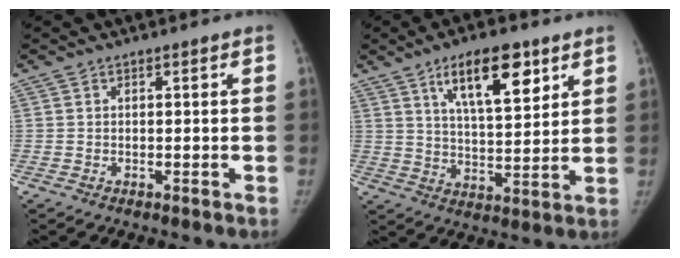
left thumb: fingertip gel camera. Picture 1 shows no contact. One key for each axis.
{"total": 13.3, "fx": 7.1, "fy": 5.1, "fz": 10.0, "tx": -0.135, "ty": -0.036, "tz": 0.119}